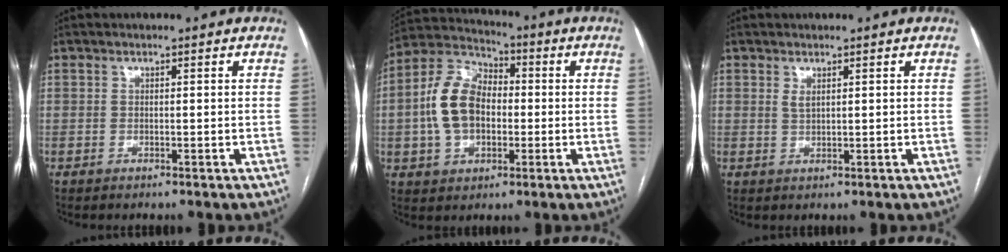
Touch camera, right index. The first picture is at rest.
{"total": 12.0, "force": [-0.7, 7.8, 9.1], "torque": [-0.207, 0.033, -0.014]}
{"total": 1.2, "force": [0.7, 0.3, 0.9], "torque": [-0.020, -0.003, 0.016]}